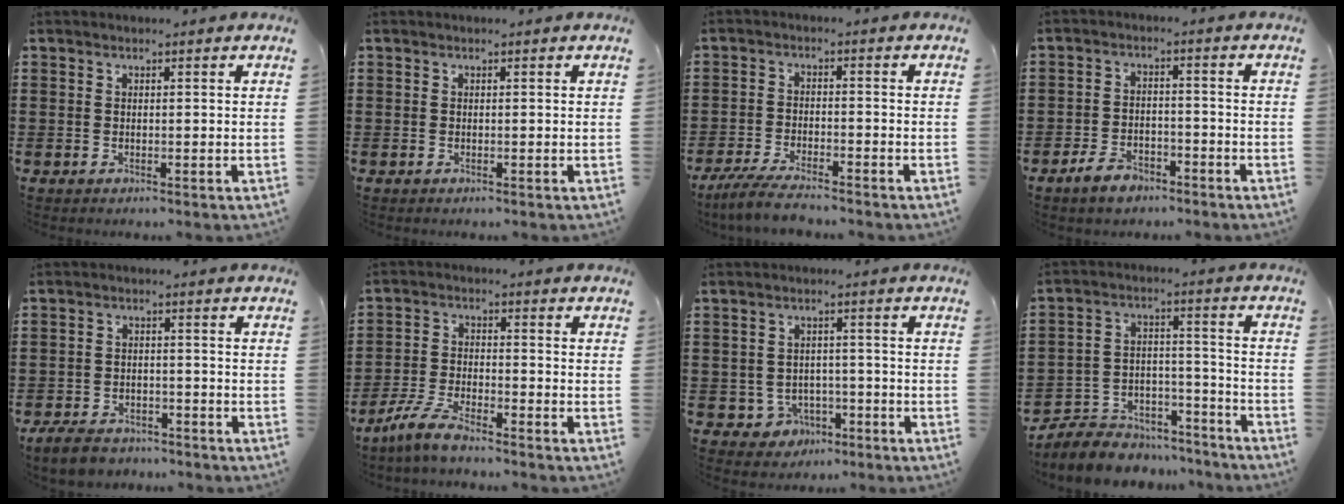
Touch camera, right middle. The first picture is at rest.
{"total": 0.0}
{"total": 4.9, "force": [-4.4, 0.4, 2.1], "torque": [-0.056, -0.012, -0.088]}
{"total": 4.5, "force": [-3.6, 1.9, 2.0], "torque": [-0.040, 0.009, -0.070]}
{"total": 4.2, "force": [-3.9, 1.2, 0.9], "torque": [-0.033, 0.001, -0.082]}
{"total": 5.9, "force": [-5.1, 0.7, 2.9], "torque": [-0.081, -0.011, -0.102]}
{"total": 3.2, "force": [-2.2, 2.2, 0.8], "torque": [-0.024, 0.002, -0.047]}
{"total": 7.0, "force": [-6.6, 2.2, 0.6], "torque": [-0.025, 0.012, -0.134]}